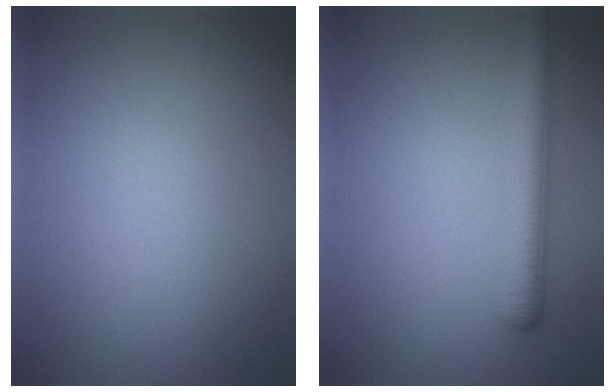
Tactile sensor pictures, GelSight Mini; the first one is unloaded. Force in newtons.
{"total": 3.4, "press": 3.4, "slide": 0.2}